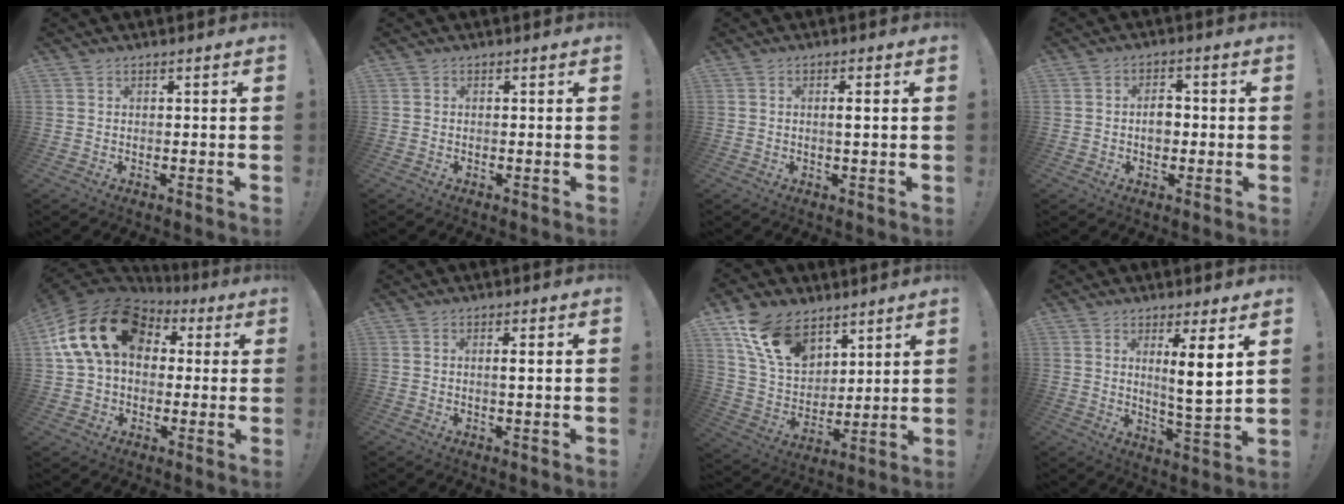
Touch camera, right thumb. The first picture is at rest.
{"total": 0.0}
{"total": 2.3, "force": [0.5, 0.1, 2.2], "torque": [-0.021, -0.008, 0.001]}
{"total": 5.1, "force": [-0.4, 3.7, 3.4], "torque": [-0.051, 0.005, -0.013]}
{"total": 21.7, "force": [5.7, 14.8, 14.9], "torque": [-0.257, -0.007, 0.105]}
{"total": 2.0, "force": [0.5, 0.0, 1.9], "torque": [-0.023, -0.005, 0.002]}
{"total": 16.3, "force": [9.9, 10.1, 7.9], "torque": [-0.156, -0.046, 0.195]}
{"total": 8.8, "force": [3.4, 0.6, 8.1], "torque": [-0.117, -0.024, 0.047]}